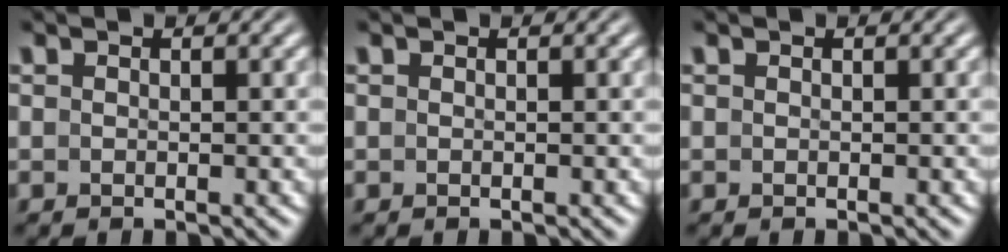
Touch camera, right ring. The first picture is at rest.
{"total": 0.0}
{"total": 0.0}